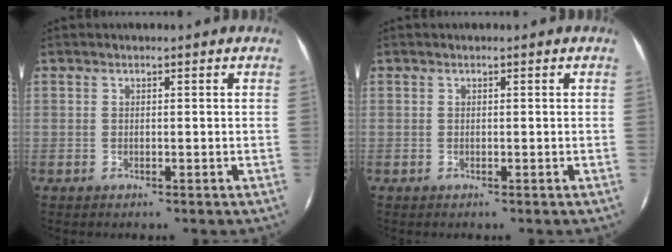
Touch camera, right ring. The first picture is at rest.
{"total": 0.0}